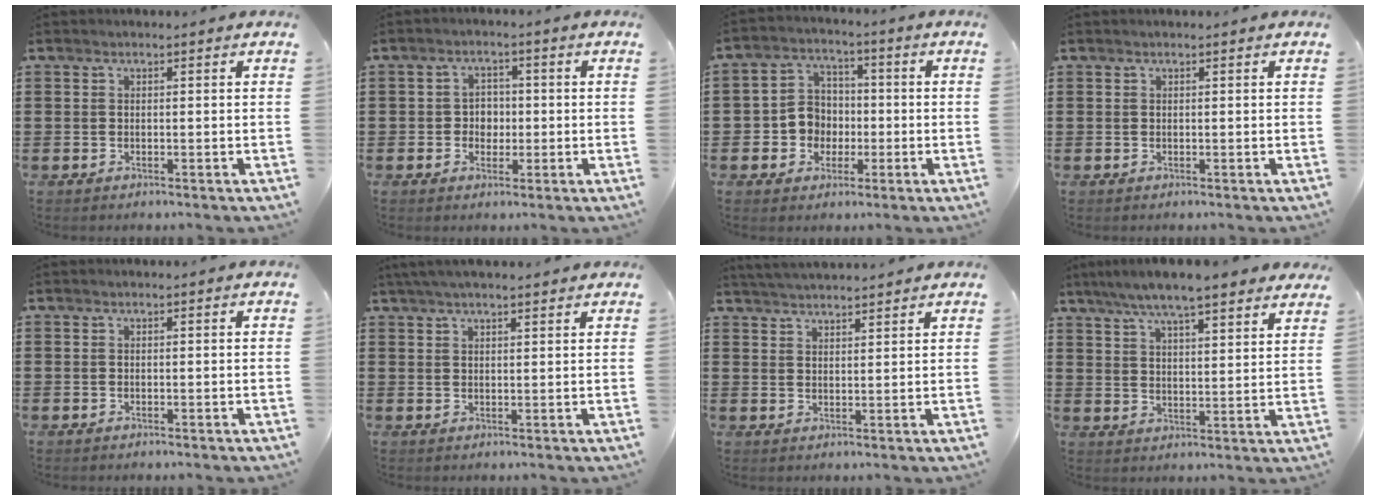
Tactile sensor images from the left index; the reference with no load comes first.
{"total": 3.1, "force": [-0.4, 2.7, 1.4], "torque": [-0.036, 0.007, -0.013]}
{"total": 6.2, "force": [-0.8, 5.8, 2.0], "torque": [-0.069, 0.014, -0.019]}
{"total": 0.0}
{"total": 0.0}
{"total": 3.0, "force": [2.6, 0.3, 1.5], "torque": [-0.035, 0.005, 0.048]}
{"total": 3.2, "force": [3.2, -0.3, 0.3], "torque": [-0.015, -0.007, 0.059]}
{"total": 6.8, "force": [6.0, 0.5, 3.1], "torque": [-0.080, -0.020, 0.105]}